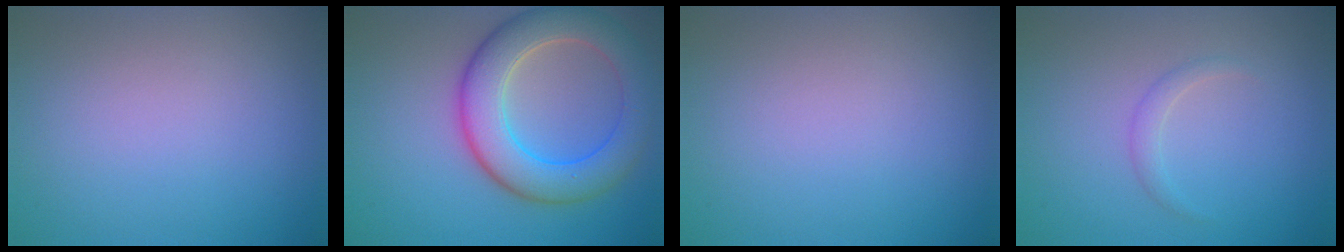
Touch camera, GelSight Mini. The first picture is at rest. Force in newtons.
{"total": 7.6, "press": 7.6, "slide": 0.6}
{"total": 0.0}
{"total": 1.1, "press": 1.1, "slide": 0.1}